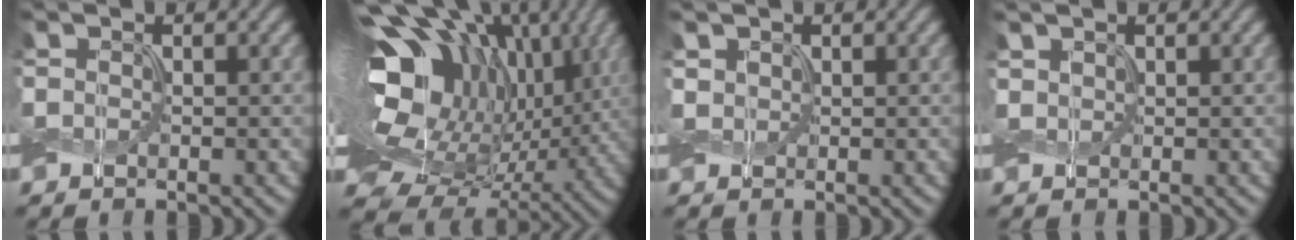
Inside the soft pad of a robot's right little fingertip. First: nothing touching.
{"total": 18.7, "force": [3.8, 12.5, 13.4], "torque": [-0.237, -0.001, 0.096]}
{"total": 0.9, "force": [0.5, 0.7, 0.3], "torque": [-0.008, 0.001, 0.009]}
{"total": 0.8, "force": [0.5, 0.5, 0.2], "torque": [-0.005, 0.002, 0.012]}